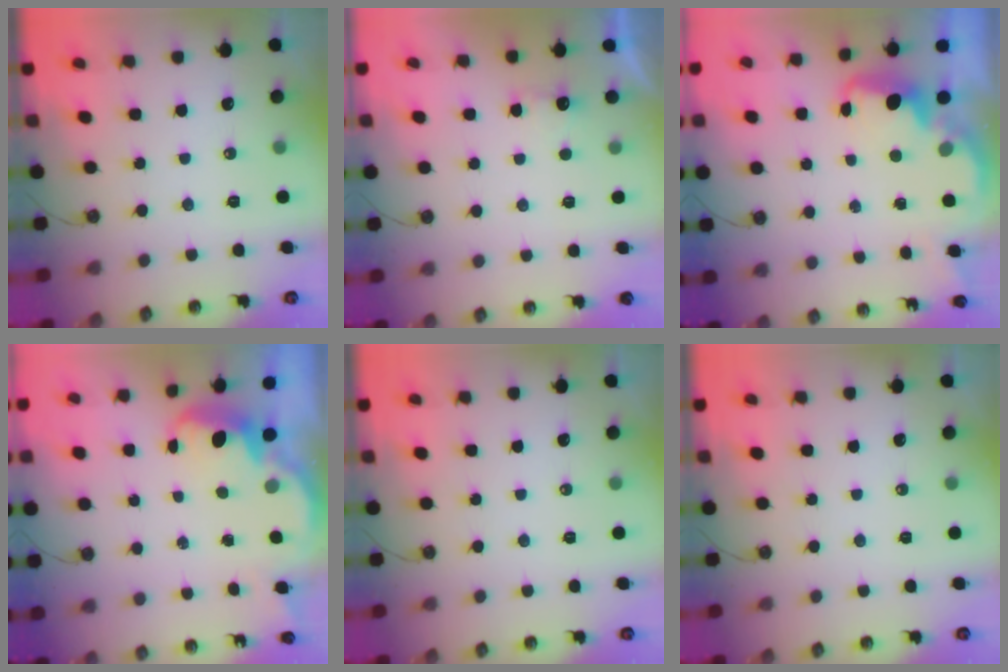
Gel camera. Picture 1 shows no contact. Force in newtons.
{"total": 2.1, "press": 1.9, "slide": 0.9}
{"total": 2.4, "press": 2.3, "slide": 0.7}
{"total": 2.5, "press": 2.4, "slide": 0.6}
{"total": 0.0}
{"total": 0.0}